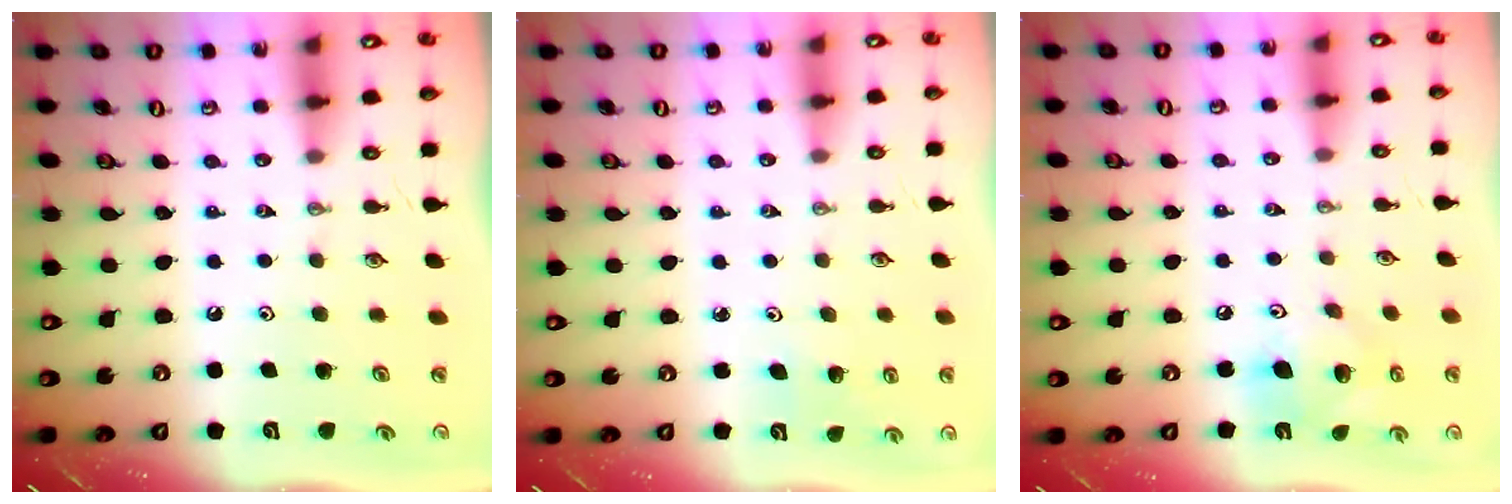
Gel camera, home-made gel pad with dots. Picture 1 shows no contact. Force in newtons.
{"total": 2.8, "press": 2.6, "slide": 1.2}
{"total": 12.8, "press": 12.4, "slide": 2.8}